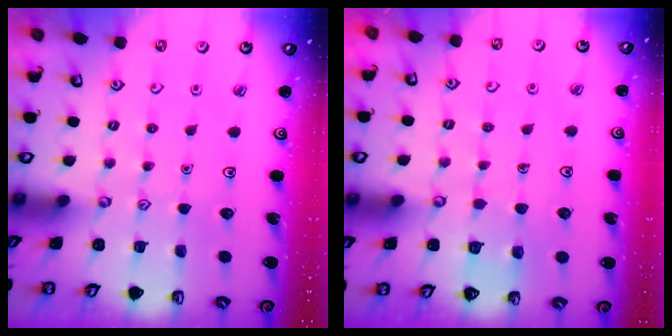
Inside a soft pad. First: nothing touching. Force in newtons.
{"total": 2.9, "press": 2.9, "slide": 0.2}